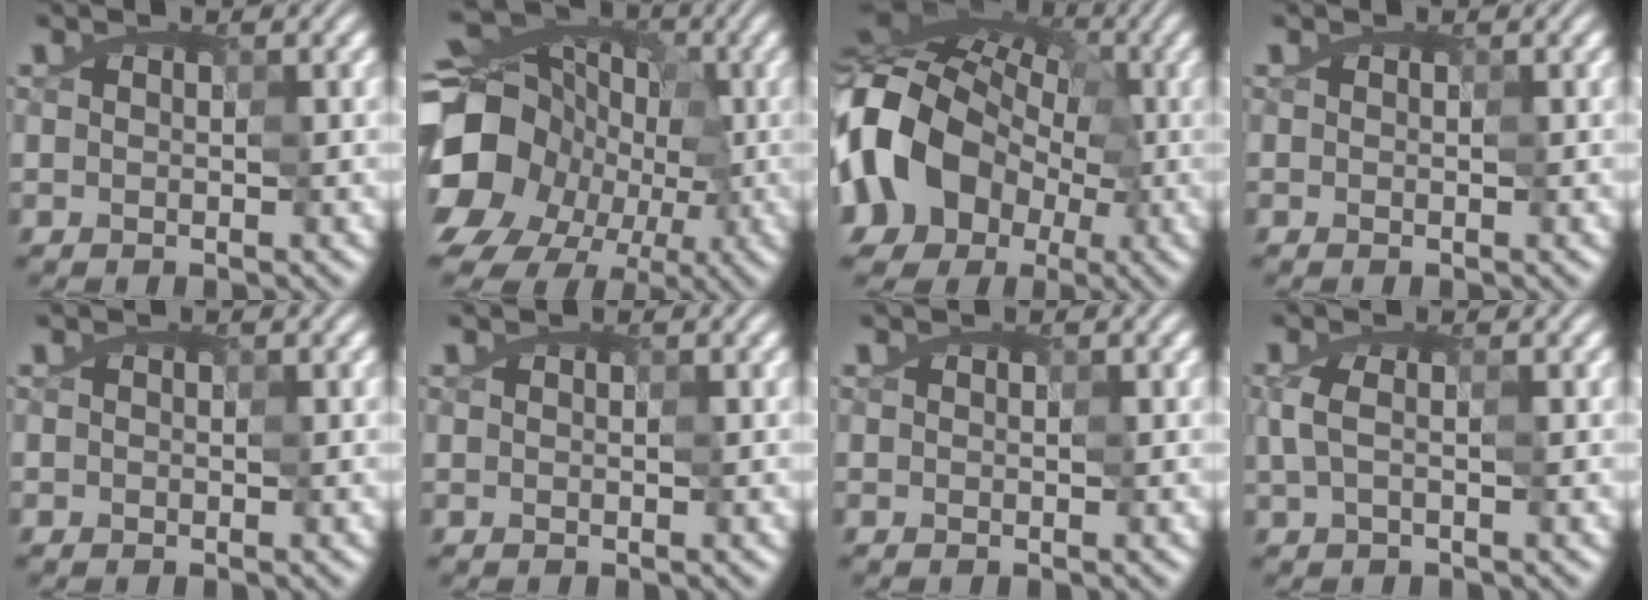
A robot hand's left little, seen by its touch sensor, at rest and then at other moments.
{"total": 18.7, "force": [-6.8, 15.1, 8.7], "torque": [-0.168, -0.018, -0.152]}
{"total": 15.7, "force": [-4.6, 11.9, 9.1], "torque": [-0.188, -0.004, -0.091]}
{"total": 0.0}
{"total": 0.0}
{"total": 0.0}
{"total": 0.0}
{"total": 1.5, "force": [-0.7, 0.5, 1.2], "torque": [-0.035, -0.006, -0.005]}